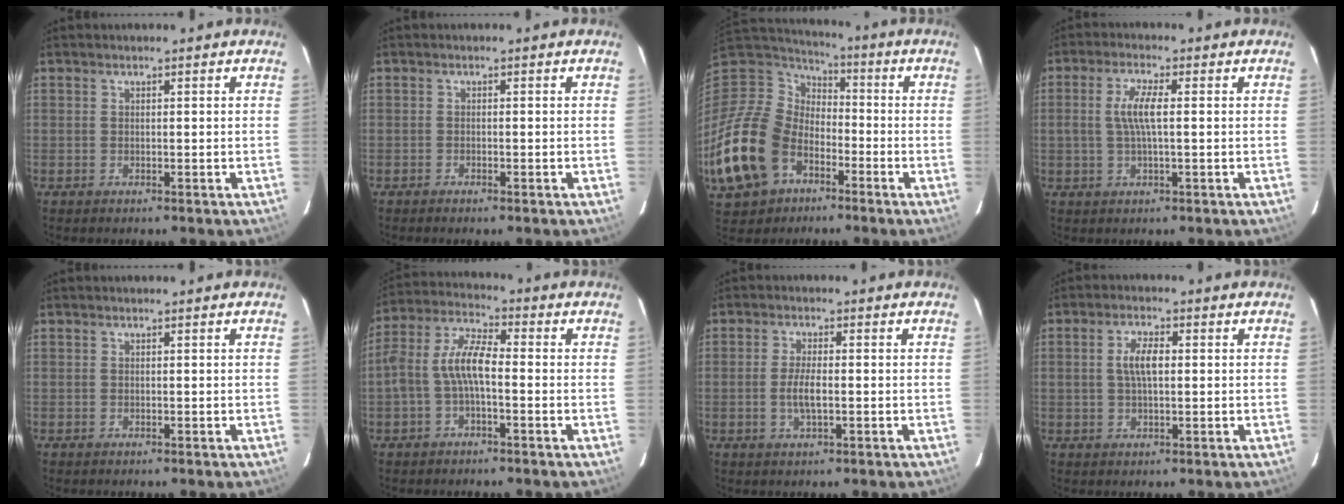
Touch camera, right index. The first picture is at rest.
{"total": 0.8, "force": [-0.7, 0.1, 0.4], "torque": [-0.009, 0.000, -0.014]}
{"total": 23.1, "force": [-9.7, 16.5, 12.9], "torque": [-0.337, -0.010, -0.167]}
{"total": 5.3, "force": [0.4, 1.0, 5.2], "torque": [-0.100, 0.003, 0.009]}
{"total": 0.0}
{"total": 7.8, "force": [-1.7, 2.9, 7.0], "torque": [-0.156, 0.020, -0.034]}
{"total": 3.9, "force": [-0.8, 1.0, 3.7], "torque": [-0.072, -0.005, -0.013]}
{"total": 4.7, "force": [0.6, 2.0, 4.3], "torque": [-0.082, 0.007, 0.013]}